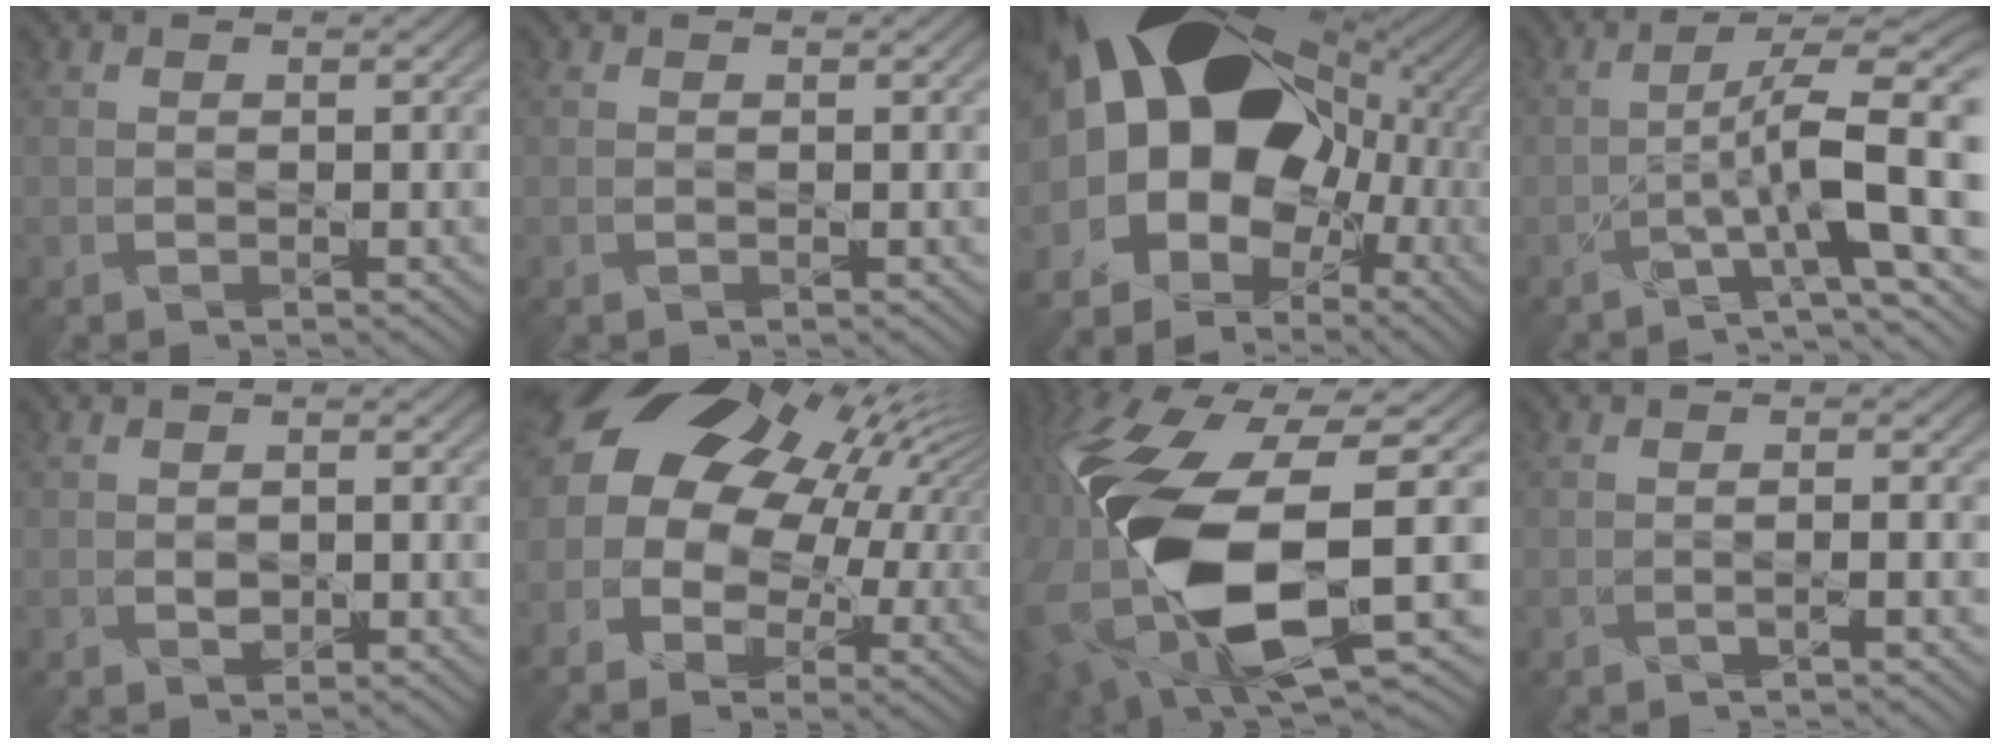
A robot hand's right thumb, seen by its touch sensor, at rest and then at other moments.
{"total": 0.7, "force": [0.1, 0.2, 0.7], "torque": [-0.007, 0.002, 0.001]}
{"total": 20.4, "force": [3.4, 15.4, 12.9], "torque": [-0.216, -0.012, 0.077]}
{"total": 8.9, "force": [-2.3, 1.9, 8.4], "torque": [-0.135, 0.012, -0.047]}
{"total": 1.6, "force": [-0.5, 1.3, 0.8], "torque": [-0.013, -0.003, -0.001]}
{"total": 17.4, "force": [5.7, 12.6, 10.6], "torque": [-0.231, 0.035, 0.111]}
{"total": 18.2, "force": [-2.5, 8.4, 16.0], "torque": [-0.365, -0.049, -0.022]}
{"total": 1.2, "force": [-0.7, 0.2, 0.9], "torque": [-0.007, 0.006, -0.021]}